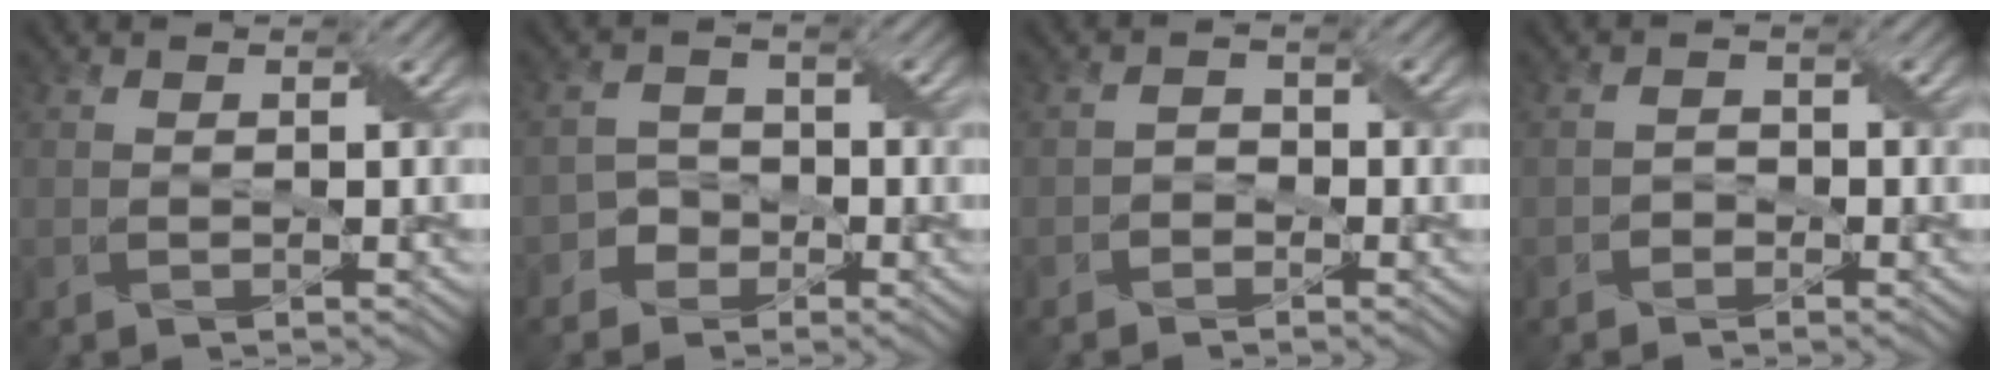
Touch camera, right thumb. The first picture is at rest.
{"total": 2.8, "force": [-1.7, 2.2, 0.5], "torque": [-0.004, 0.006, -0.039]}
{"total": 1.5, "force": [-1.1, 1.0, 0.5], "torque": [-0.011, 0.007, -0.025]}
{"total": 1.4, "force": [-1.0, 0.9, 0.4], "torque": [-0.008, 0.006, -0.022]}